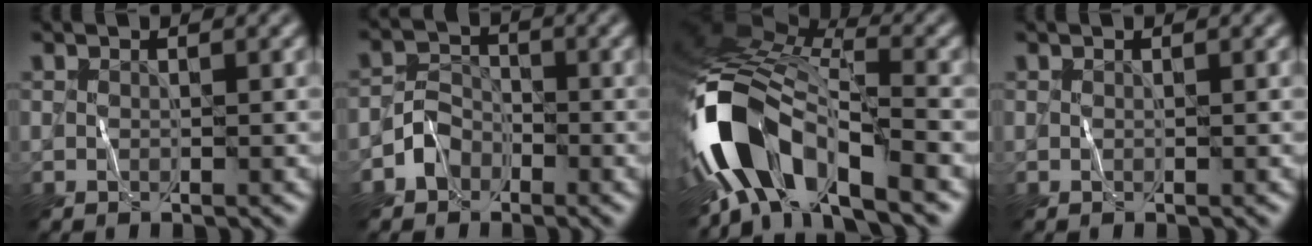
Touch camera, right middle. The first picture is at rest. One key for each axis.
{"total": 2.4, "fx": -1.4, "fy": 1.8, "fz": 0.6, "tx": -0.003, "ty": 0.013, "tz": -0.032}
{"total": 11.7, "fx": -6.5, "fy": 4.7, "fz": 8.5, "tx": -0.158, "ty": 0.006, "tz": -0.128}
{"total": 0.0}